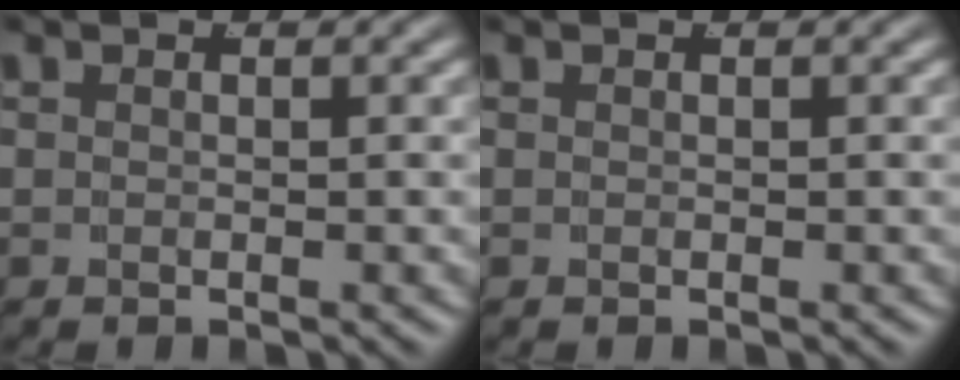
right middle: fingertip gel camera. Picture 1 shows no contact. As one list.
[{"total": 0.0}]